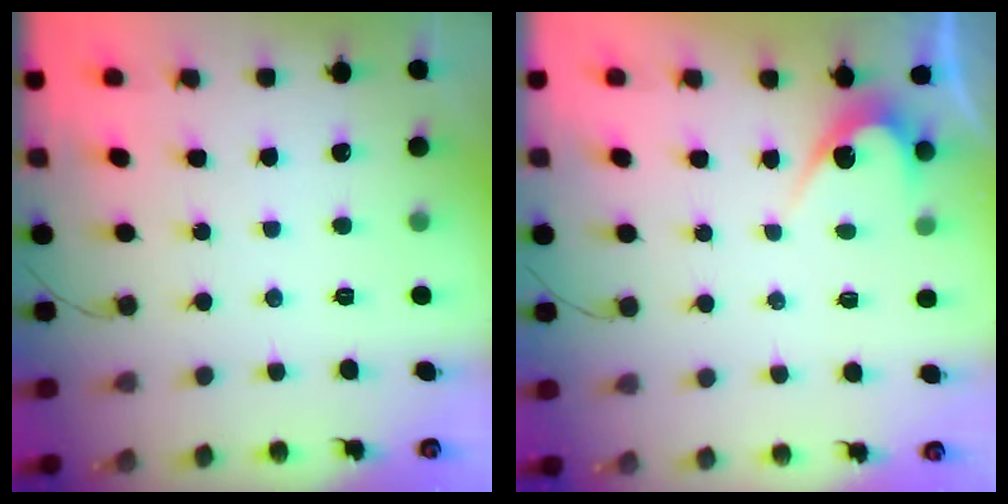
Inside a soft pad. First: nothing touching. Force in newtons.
{"total": 3.6, "press": 3.6, "slide": 0.3}